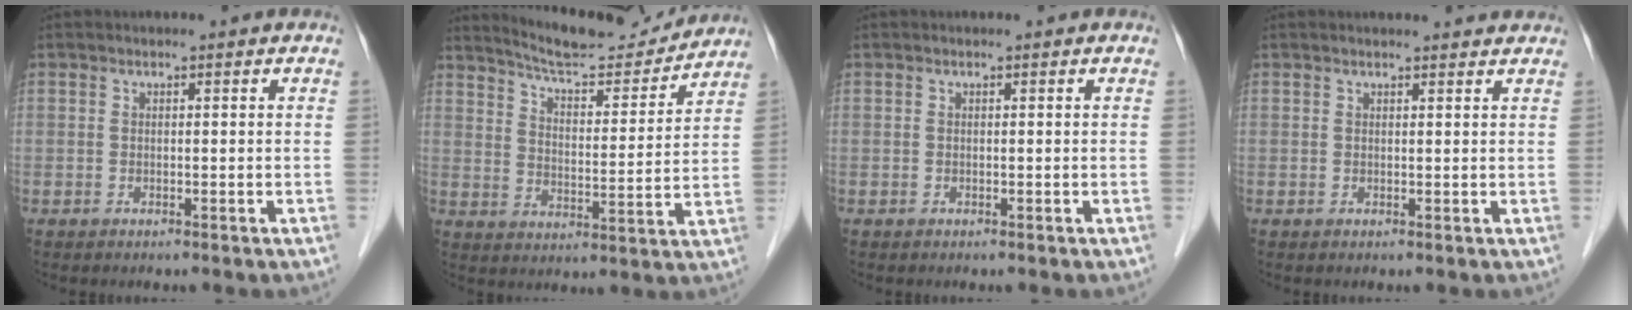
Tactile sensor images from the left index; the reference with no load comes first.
{"total": 13.3, "force": [12.8, 1.3, 3.1], "torque": [-0.051, -0.005, 0.192]}
{"total": 0.0}
{"total": 4.1, "force": [4.0, 0.4, 0.8], "torque": [-0.014, 0.011, 0.039]}